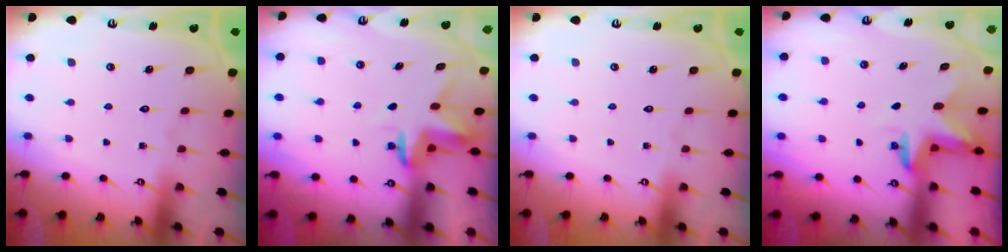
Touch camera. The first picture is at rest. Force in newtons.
{"total": 3.5, "press": 3.4, "slide": 0.2}
{"total": 0.0}
{"total": 3.2, "press": 3.2, "slide": 0.1}